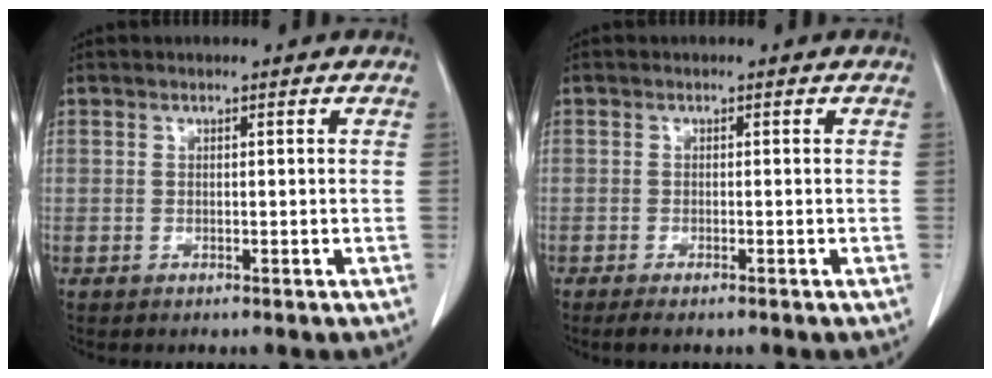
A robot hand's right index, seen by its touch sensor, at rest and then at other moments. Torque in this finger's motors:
{"motor_torque": [0.05, -0.09, -0.02, 0.02]}